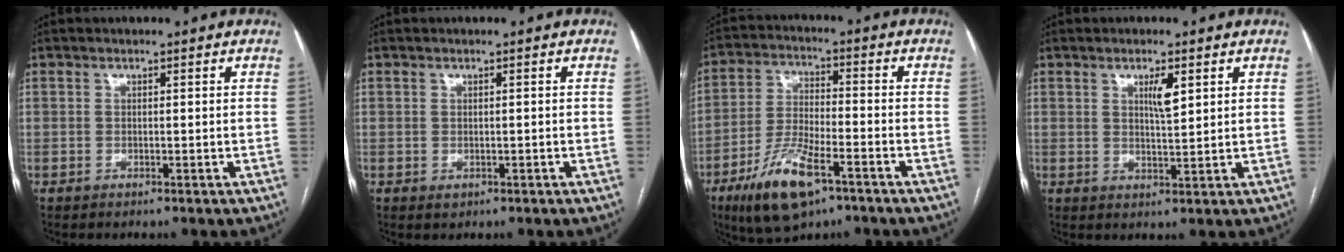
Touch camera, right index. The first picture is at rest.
{"total": 0.7, "force": [-0.2, 0.5, 0.4], "torque": [-0.008, -0.001, 0.002]}
{"total": 12.1, "force": [-6.9, 3.5, 9.3], "torque": [-0.185, -0.014, -0.119]}
{"total": 3.4, "force": [1.5, 0.6, 3.0], "torque": [-0.052, -0.002, 0.027]}